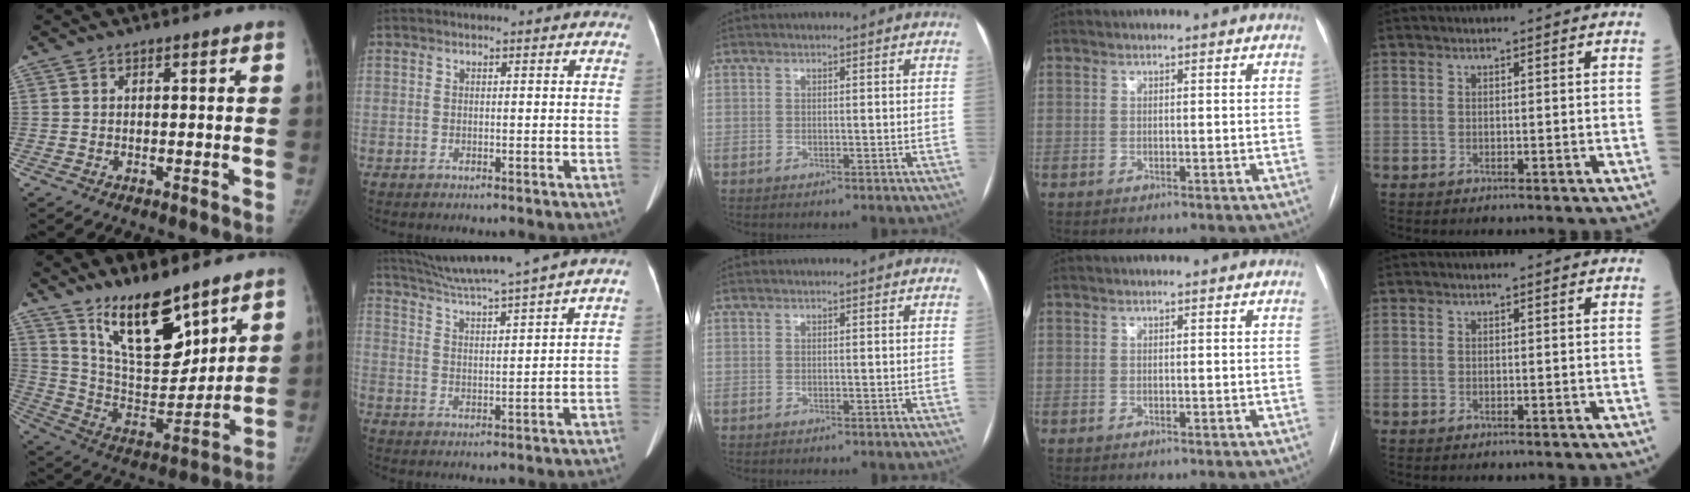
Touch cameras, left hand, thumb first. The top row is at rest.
{"thumb": {"total": 17.6, "force": [12.3, 6.4, 10.8], "torque": [-0.132, -0.087, 0.228]}, "index": {"total": 13.5, "force": [11.7, -2.5, 6.2], "torque": [-0.113, -0.006, 0.182]}}